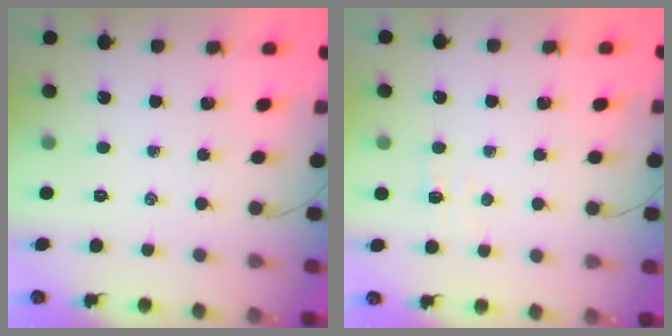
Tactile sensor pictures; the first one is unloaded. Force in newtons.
{"total": 3.0, "press": 2.9, "slide": 0.9}